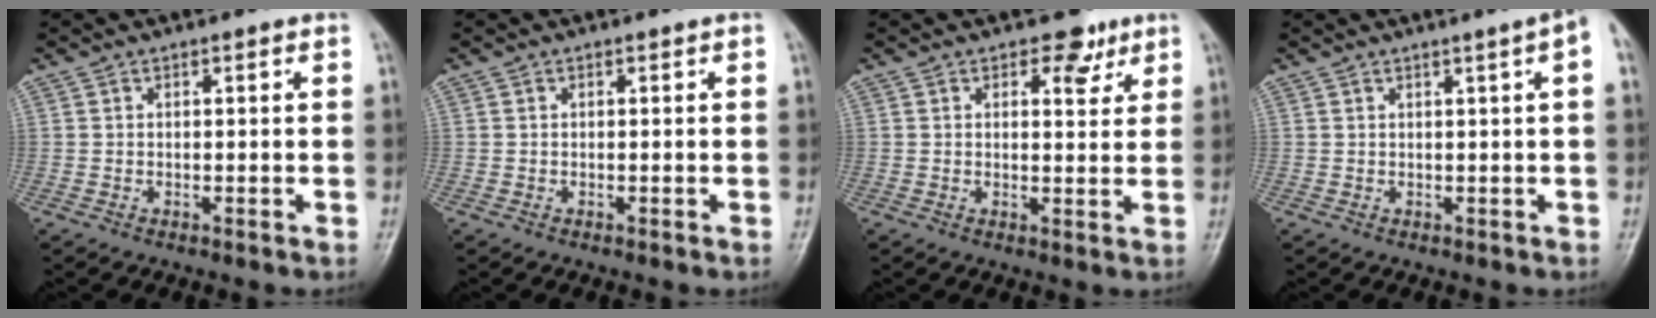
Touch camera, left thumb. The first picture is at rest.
{"total": 0.0}
{"total": 4.5, "force": [2.7, 2.7, 2.5], "torque": [-0.003, -0.012, 0.034]}
{"total": 3.5, "force": [1.1, -0.5, 3.2], "torque": [-0.043, 0.005, 0.016]}